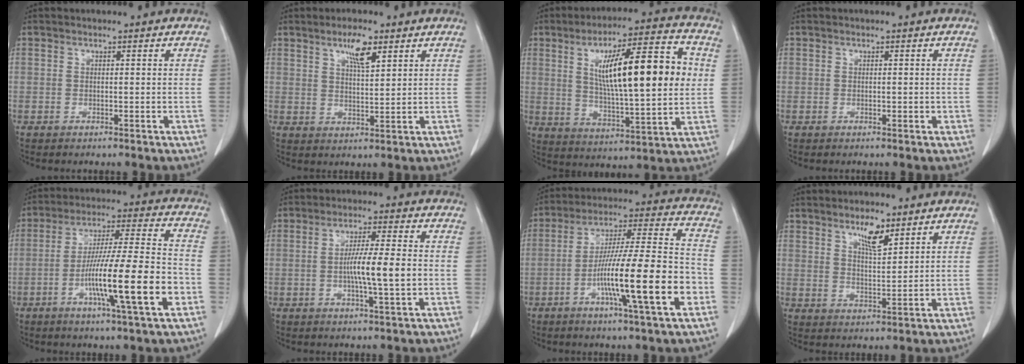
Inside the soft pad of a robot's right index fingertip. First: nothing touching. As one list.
[{"total": 5.1, "force": [3.0, 1.1, 4.0], "torque": [-0.073, 0.001, 0.053]}, {"total": 18.9, "force": [3.7, 3.1, 18.3], "torque": [-0.296, 0.015, 0.059]}, {"total": 0.9, "force": [0.1, 0.6, 0.6], "torque": [-0.003, 0.001, 0.004]}, {"total": 16.3, "force": [-5.3, 0.3, 15.4], "torque": [-0.265, -0.007, -0.089]}, {"total": 7.5, "force": [-1.0, 0.0, 7.5], "torque": [-0.133, -0.001, -0.018]}, {"total": 18.0, "force": [-5.9, 0.6, 16.9], "torque": [-0.282, -0.002, -0.097]}, {"total": 4.9, "force": [3.4, 1.2, 3.3], "torque": [-0.063, -0.003, 0.062]}]